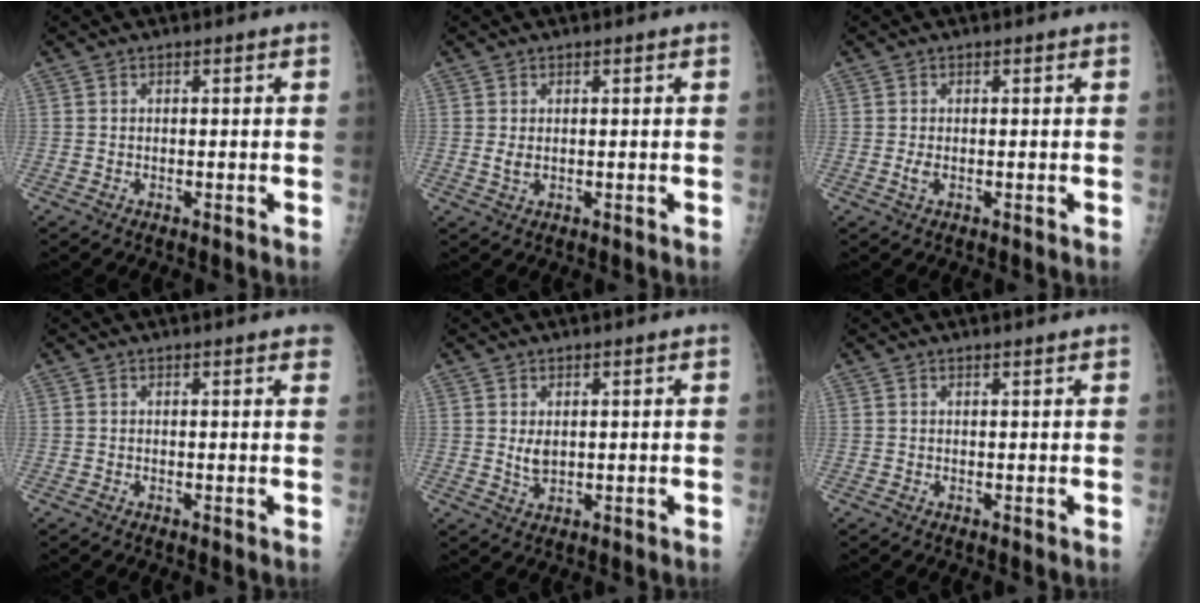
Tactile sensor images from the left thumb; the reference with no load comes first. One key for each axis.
{"total": 1.7, "fx": 0.3, "fy": 1.0, "fz": 1.4, "tx": -0.023, "ty": -0.001, "tz": 0.010}
{"total": 1.3, "fx": -0.1, "fy": 0.6, "fz": 1.1, "tx": -0.027, "ty": 0.001, "tz": -0.001}
{"total": 2.9, "fx": 2.2, "fy": 0.5, "fz": 1.8, "tx": -0.013, "ty": 0.000, "tz": 0.018}
{"total": 2.7, "fx": 0.7, "fy": 1.6, "fz": 2.1, "tx": -0.029, "ty": -0.009, "tz": 0.019}
{"total": 1.0, "fx": 0.9, "fy": -0.1, "fz": 0.5, "tx": -0.005, "ty": -0.001, "tz": 0.016}